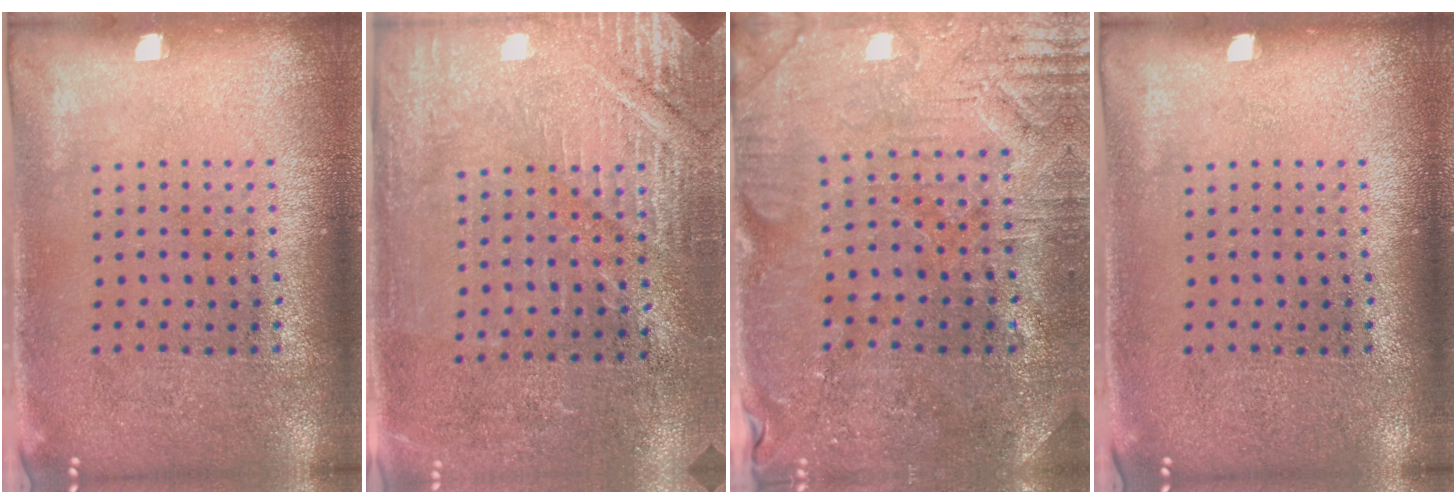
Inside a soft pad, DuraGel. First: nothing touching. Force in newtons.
{"total": 2.9, "press": 2.9, "slide": 0.3}
{"total": 1.2, "press": 1.1, "slide": 0.4}
{"total": 0.0}